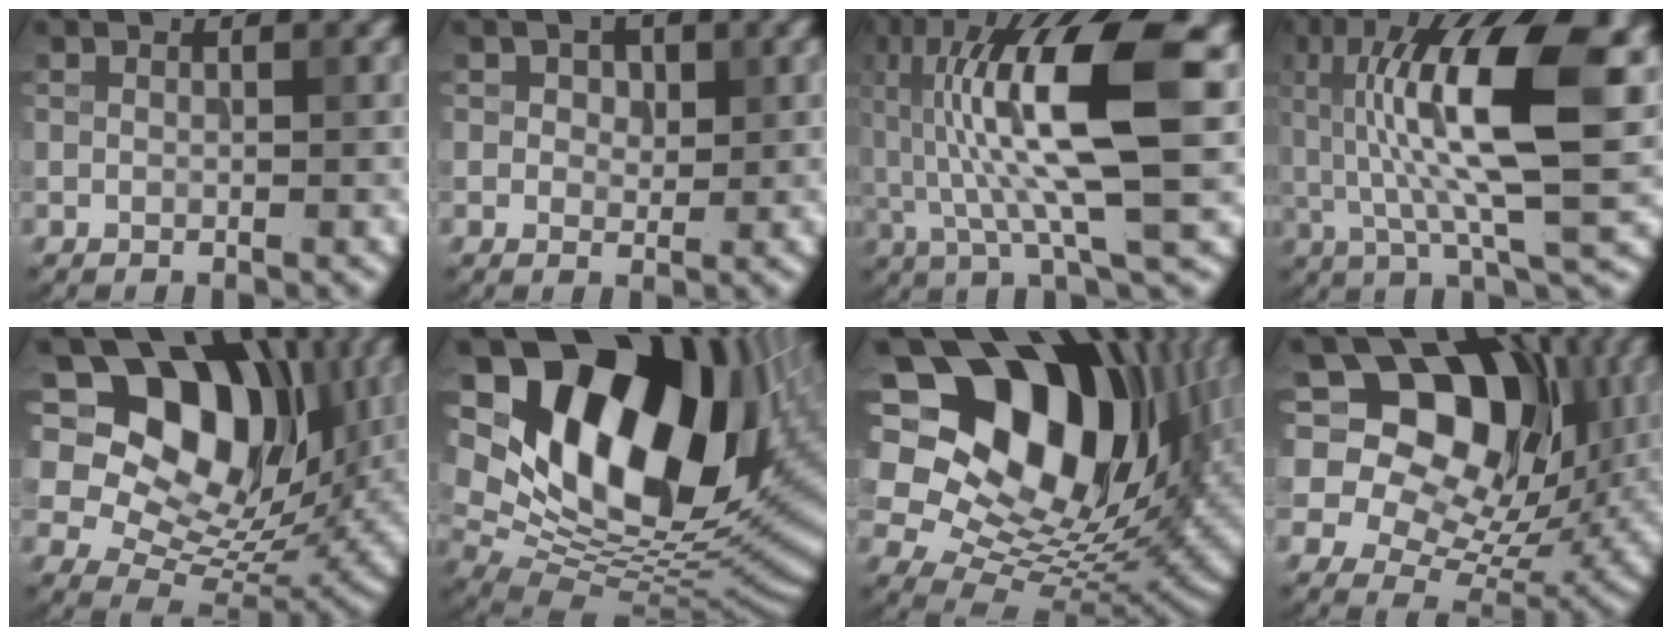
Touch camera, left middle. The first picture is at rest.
{"total": 1.8, "force": [0.7, 1.4, 1.0], "torque": [-0.016, 0.000, 0.005]}
{"total": 14.3, "force": [2.4, 3.9, 13.5], "torque": [-0.240, 0.016, 0.036]}
{"total": 15.1, "force": [3.3, 5.0, 13.9], "torque": [-0.232, 0.014, 0.047]}
{"total": 14.0, "force": [5.6, 9.4, 8.7], "torque": [-0.130, 0.015, 0.087]}
{"total": 19.0, "force": [6.6, 11.8, 13.4], "torque": [-0.227, 0.000, 0.129]}
{"total": 18.4, "force": [5.9, 12.3, 12.3], "torque": [-0.201, 0.023, 0.105]}
{"total": 16.1, "force": [6.6, 11.0, 9.7], "torque": [-0.162, 0.065, 0.089]}